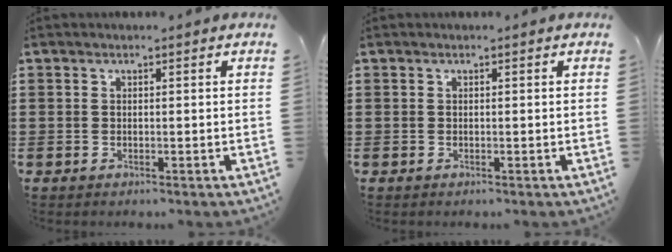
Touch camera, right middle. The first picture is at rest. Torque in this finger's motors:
{"motor_torque": [-0.05, -0.13, 0.12, 0.01]}